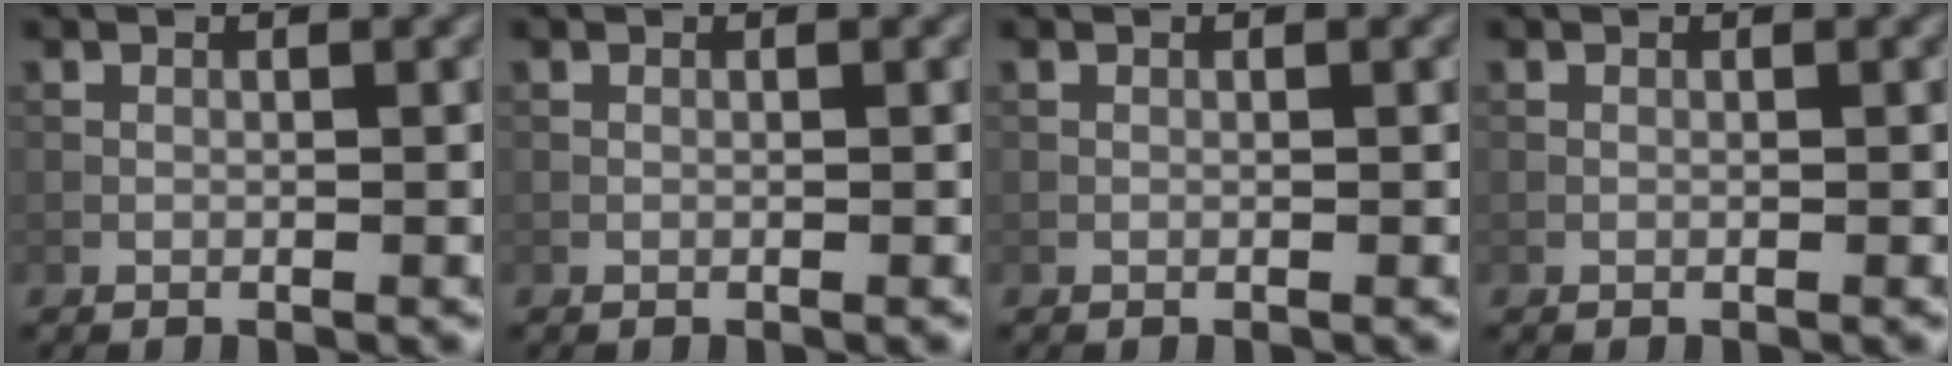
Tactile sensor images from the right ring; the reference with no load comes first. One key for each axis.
{"total": 0.0}
{"total": 0.0}
{"total": 0.0}